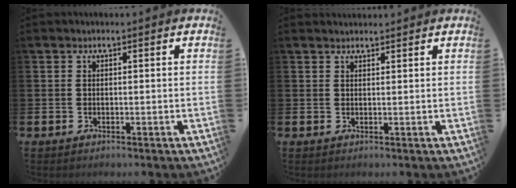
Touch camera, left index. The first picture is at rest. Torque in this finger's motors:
{"motor_torque": [0.54, -0.91, -0.15, -0.05]}